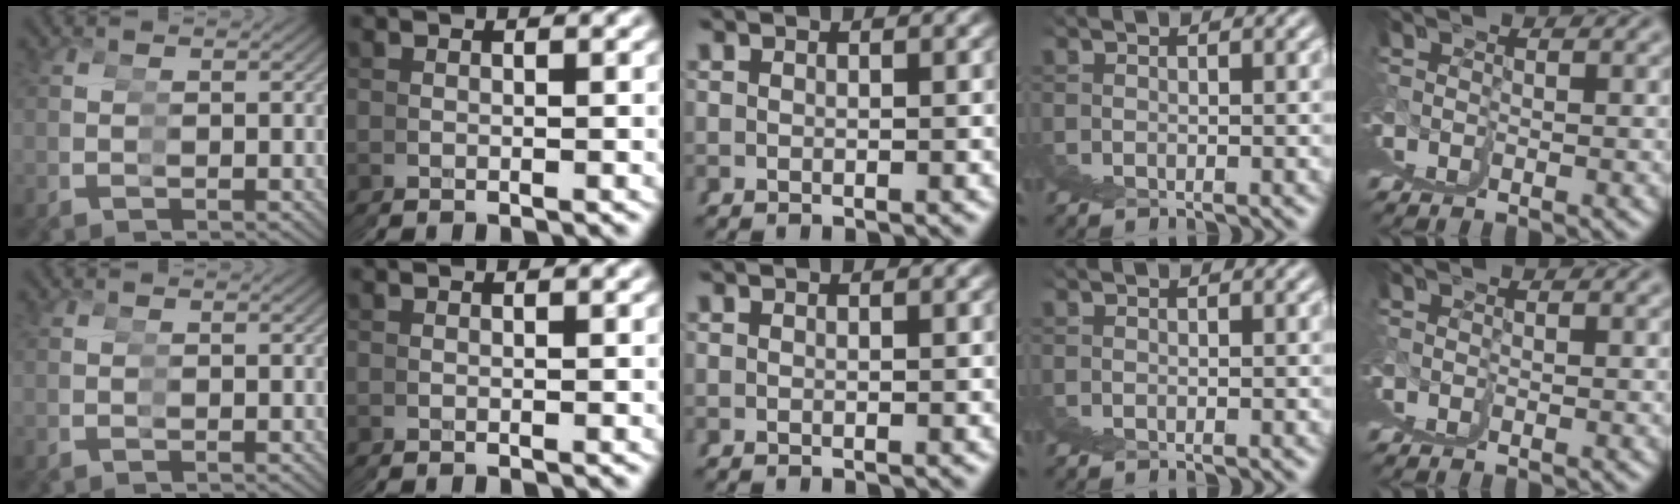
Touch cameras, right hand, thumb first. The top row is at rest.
{}